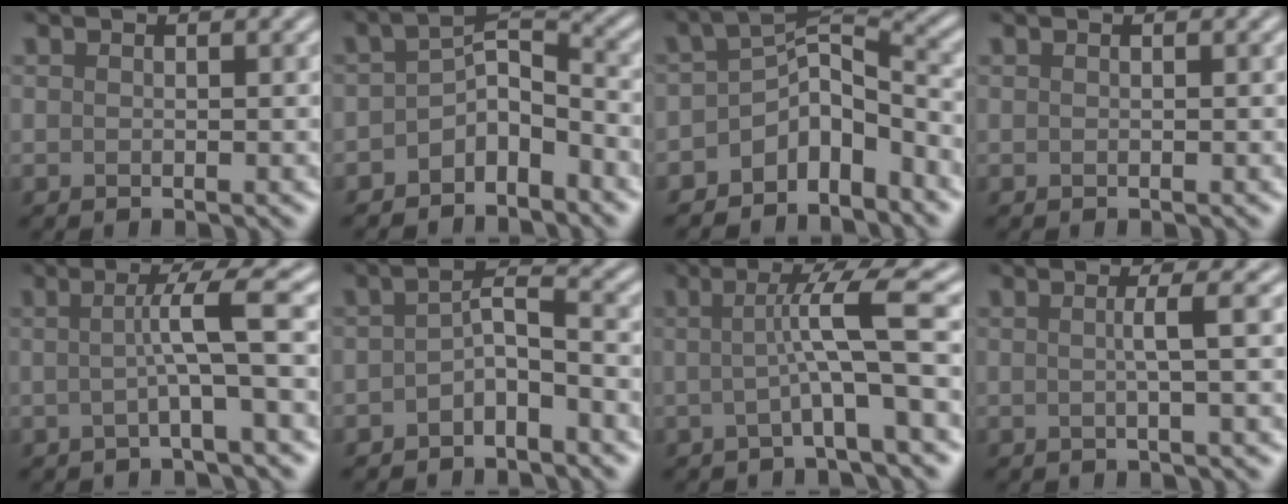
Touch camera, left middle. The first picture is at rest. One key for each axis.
{"total": 3.2, "fx": -2.4, "fy": 1.0, "fz": 1.8, "tx": -0.040, "ty": 0.020, "tz": -0.032}
{"total": 4.7, "fx": -3.2, "fy": 1.9, "fz": 2.8, "tx": -0.039, "ty": 0.016, "tz": -0.049}
{"total": 0.0}
{"total": 3.8, "fx": -0.3, "fy": 0.0, "fz": 3.8, "tx": -0.064, "ty": 0.014, "tz": 0.005}
{"total": 2.2, "fx": -1.7, "fy": 0.2, "fz": 1.5, "tx": -0.041, "ty": 0.019, "tz": -0.020}
{"total": 4.9, "fx": -0.2, "fy": 0.1, "fz": 4.9, "tx": -0.086, "ty": 0.015, "tz": 0.007}
{"total": 1.7, "fx": -0.1, "fy": 0.0, "fz": 1.7, "tx": -0.032, "ty": 0.010, "tz": 0.005}